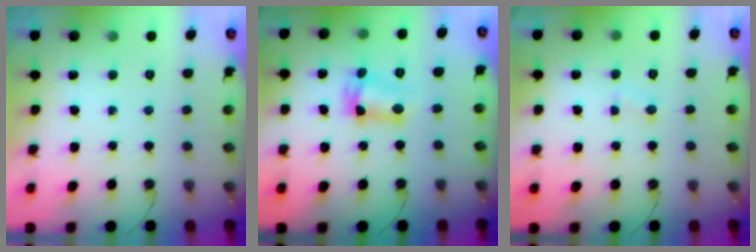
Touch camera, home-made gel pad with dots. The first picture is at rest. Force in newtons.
{"total": 8.3, "press": 7.9, "slide": 2.4}
{"total": 1.7, "press": 1.6, "slide": 0.6}